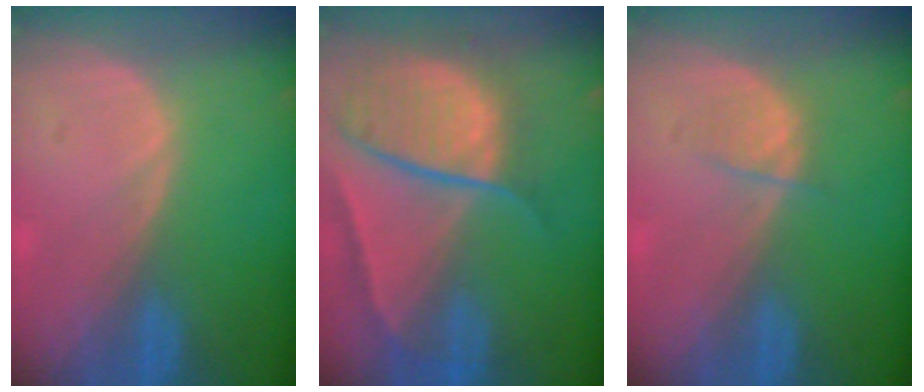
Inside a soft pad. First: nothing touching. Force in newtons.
{"total": 10.7, "press": 9.0, "slide": 5.8}
{"total": 1.9, "press": 1.9, "slide": 0.4}